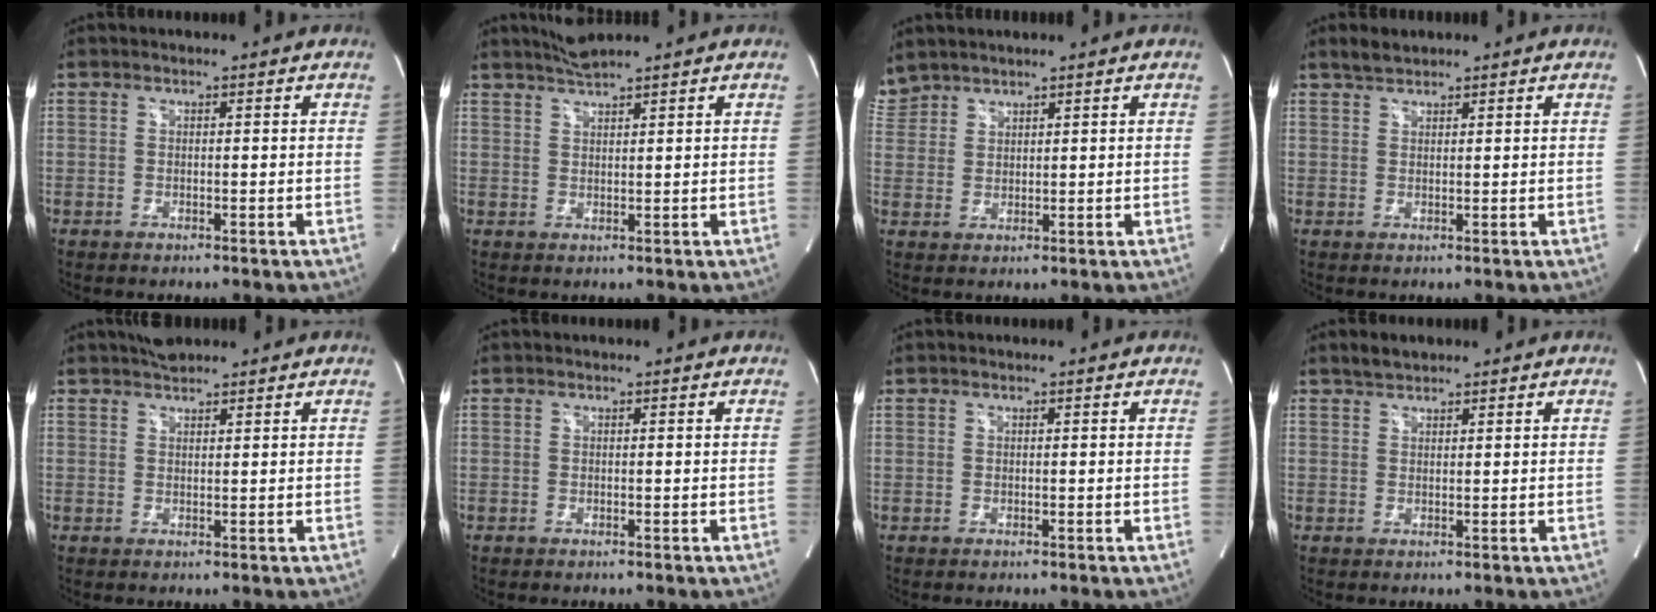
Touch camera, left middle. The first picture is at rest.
{"total": 3.2, "force": [2.9, -0.6, 1.1], "torque": [-0.026, 0.007, 0.060]}
{"total": 4.4, "force": [4.2, 1.3, 0.2], "torque": [-0.015, 0.020, 0.091]}
{"total": 2.1, "force": [2.0, 0.6, 0.6], "torque": [-0.019, 0.010, 0.039]}
{"total": 3.0, "force": [2.7, 0.8, 1.0], "torque": [-0.019, 0.017, 0.046]}
{"total": 0.0}
{"total": 0.0}
{"total": 2.3, "force": [2.0, 0.8, 0.8], "torque": [-0.020, 0.010, 0.036]}